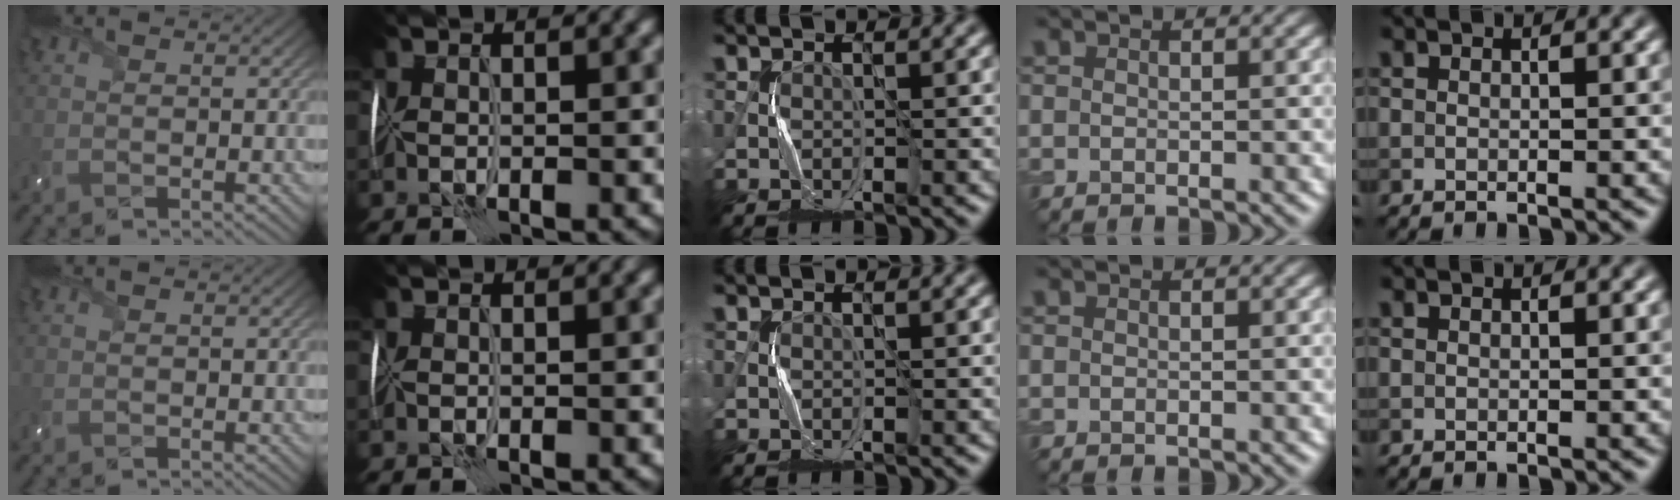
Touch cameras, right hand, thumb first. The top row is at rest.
{}